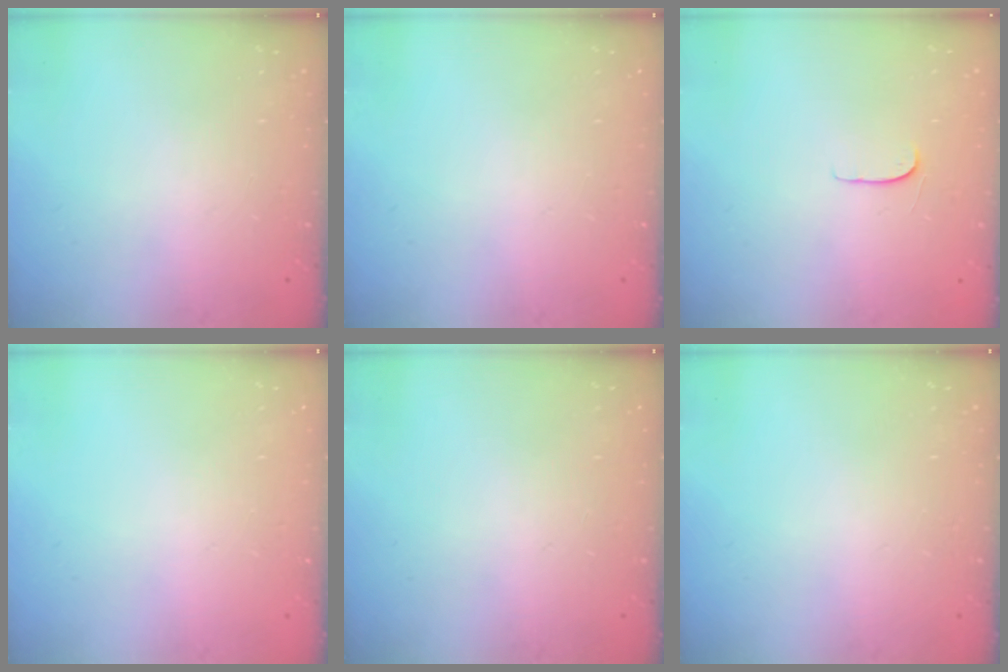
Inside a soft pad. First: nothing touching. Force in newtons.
{"total": 0.0}
{"total": 4.3, "press": 4.3, "slide": 0.5}
{"total": 0.0}
{"total": 0.0}
{"total": 0.0}